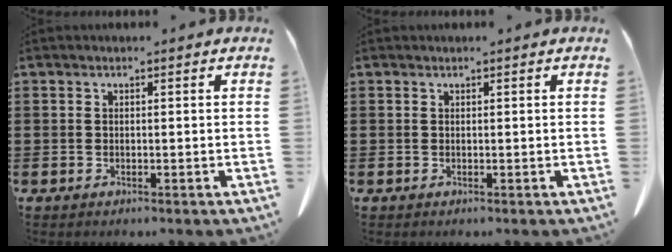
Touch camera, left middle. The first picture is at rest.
{"total": 0.0}